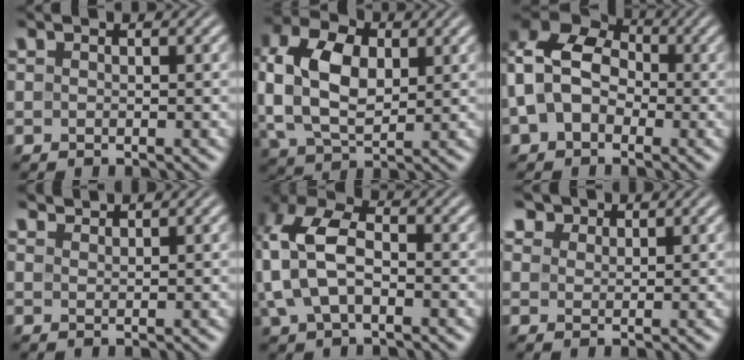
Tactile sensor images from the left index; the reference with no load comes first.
{"total": 9.5, "force": [1.5, 6.1, 7.1], "torque": [-0.159, 0.013, 0.020]}
{"total": 9.8, "force": [-0.1, 7.3, 6.5], "torque": [-0.126, 0.024, -0.022]}
{"total": 1.6, "force": [1.6, 0.0, 0.2], "torque": [-0.005, -0.001, 0.029]}
{"total": 8.3, "force": [0.0, 5.0, 6.6], "torque": [-0.162, 0.019, -0.013]}
{"total": 2.6, "force": [2.1, 1.4, 0.6], "torque": [-0.020, -0.011, 0.045]}